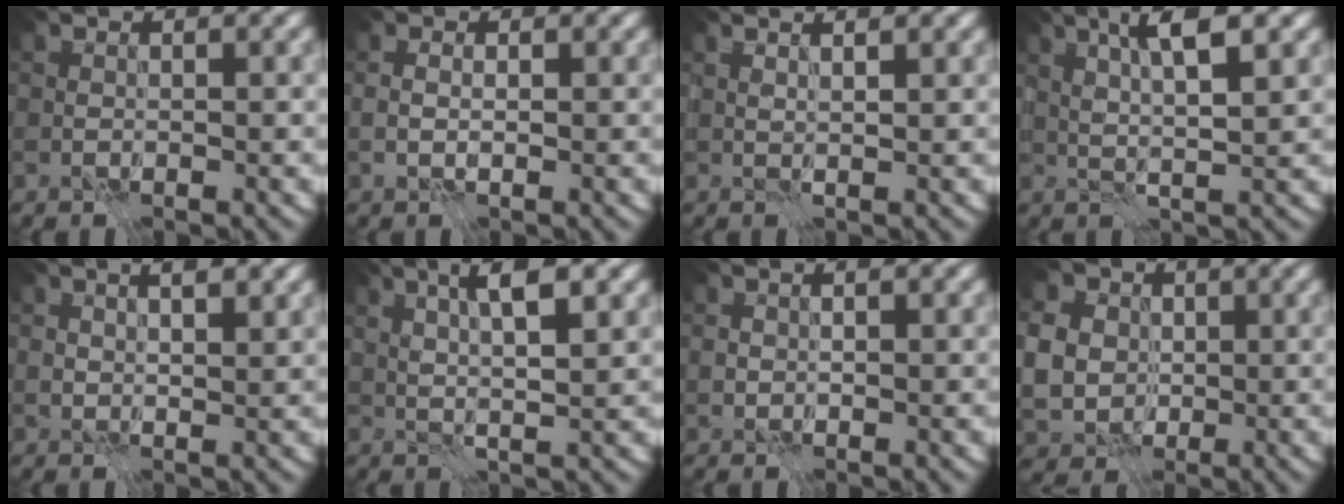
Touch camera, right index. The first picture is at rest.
{"total": 1.2, "force": [0.0, 0.8, 1.0], "torque": [-0.021, 0.000, 0.001]}
{"total": 2.1, "force": [1.3, 0.6, 1.5], "torque": [-0.014, -0.003, 0.003]}
{"total": 5.3, "force": [2.1, 1.0, 4.7], "torque": [-0.085, 0.003, 0.038]}
{"total": 2.7, "force": [1.4, 1.2, 1.9], "torque": [-0.029, -0.002, 0.026]}
{"total": 4.9, "force": [1.9, 1.0, 4.4], "torque": [-0.076, 0.003, 0.032]}
{"total": 0.9, "force": [0.2, 0.7, 0.6], "torque": [-0.014, 0.001, 0.003]}
{"total": 8.4, "force": [0.9, 7.5, 3.8], "torque": [-0.093, 0.015, -0.006]}